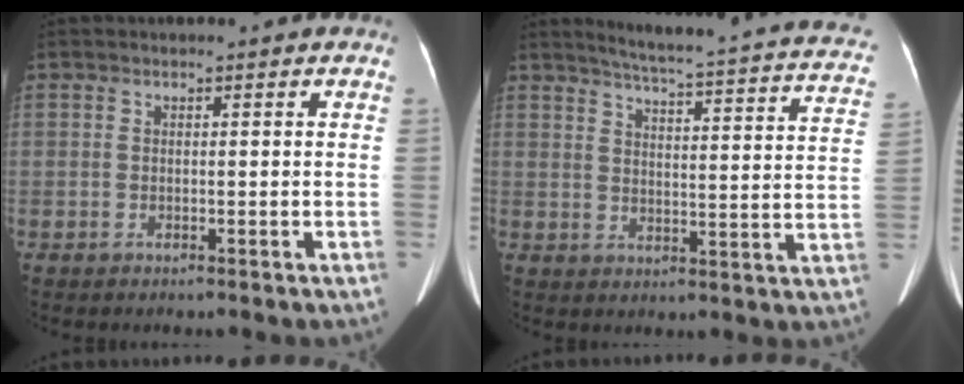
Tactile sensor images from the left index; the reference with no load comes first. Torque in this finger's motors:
{"motor_torque": [0.68, -1.46, -0.02, 0.02]}